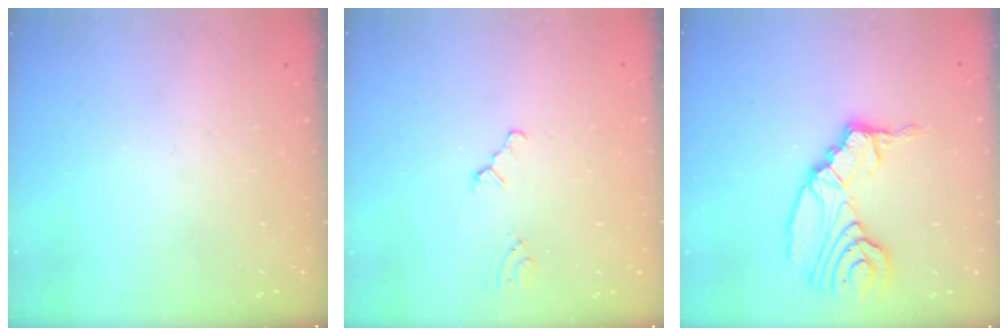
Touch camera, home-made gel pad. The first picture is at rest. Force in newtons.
{"total": 0.6, "press": 0.6, "slide": 0.2}
{"total": 13.5, "press": 13.4, "slide": 1.2}